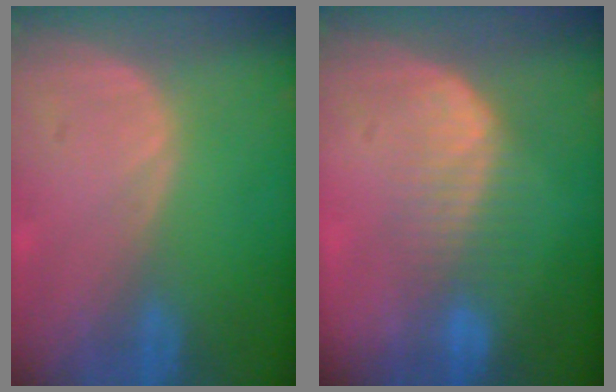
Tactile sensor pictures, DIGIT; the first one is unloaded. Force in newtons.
{"total": 5.1, "press": 4.8, "slide": 1.4}